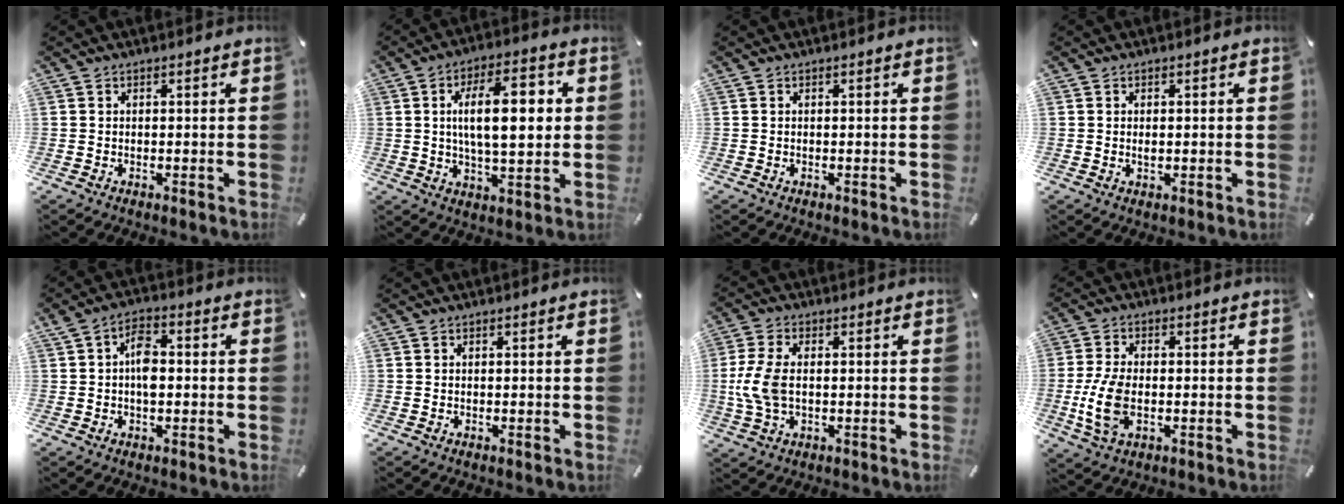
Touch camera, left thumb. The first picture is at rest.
{"total": 14.7, "force": [2.5, 6.5, 13.0], "torque": [-0.215, 0.005, 0.033]}
{"total": 0.0}
{"total": 1.1, "force": [0.1, 0.6, 0.9], "torque": [-0.019, 0.002, 0.001]}
{"total": 5.9, "force": [0.0, 3.3, 4.9], "torque": [-0.081, 0.005, -0.006]}
{"total": 0.0}
{"total": 8.3, "force": [-0.1, 4.7, 6.8], "torque": [-0.160, 0.000, -0.006]}
{"total": 8.9, "force": [-1.7, 5.2, 7.0], "torque": [-0.159, -0.004, -0.030]}